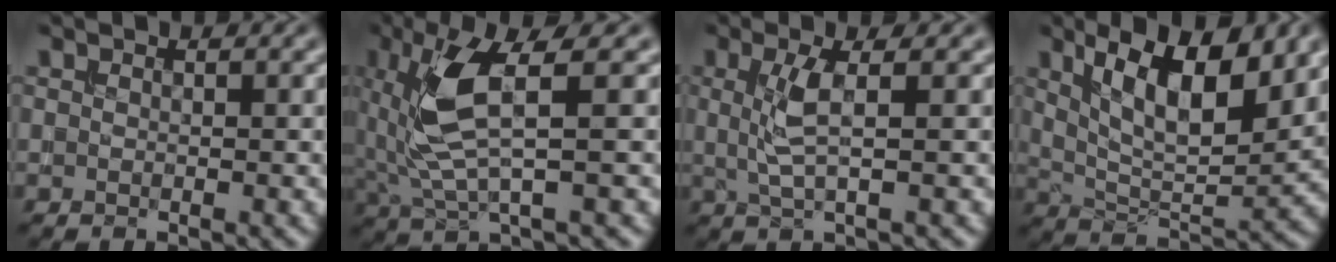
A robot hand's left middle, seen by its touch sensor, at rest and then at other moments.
{"total": 6.1, "force": [1.2, 1.5, 5.8], "torque": [-0.138, -0.004, 0.029]}
{"total": 2.9, "force": [0.3, 0.6, 2.8], "torque": [-0.064, -0.003, 0.008]}
{"total": 9.3, "force": [4.2, 3.6, 7.4], "torque": [-0.125, -0.001, 0.073]}